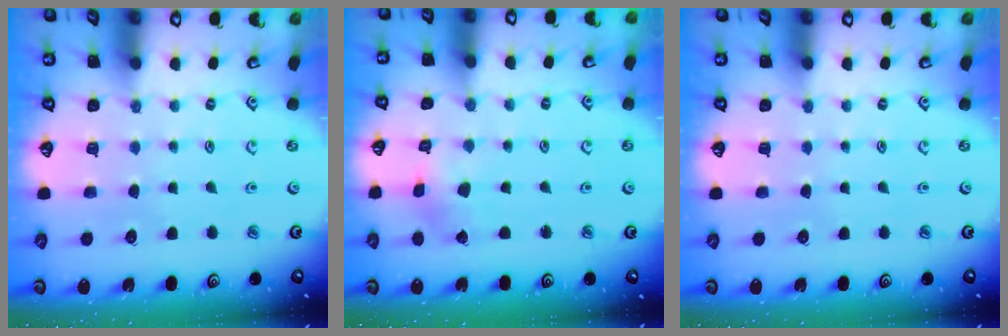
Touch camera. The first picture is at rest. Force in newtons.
{"total": 1.7, "press": 1.6, "slide": 0.4}
{"total": 0.0}